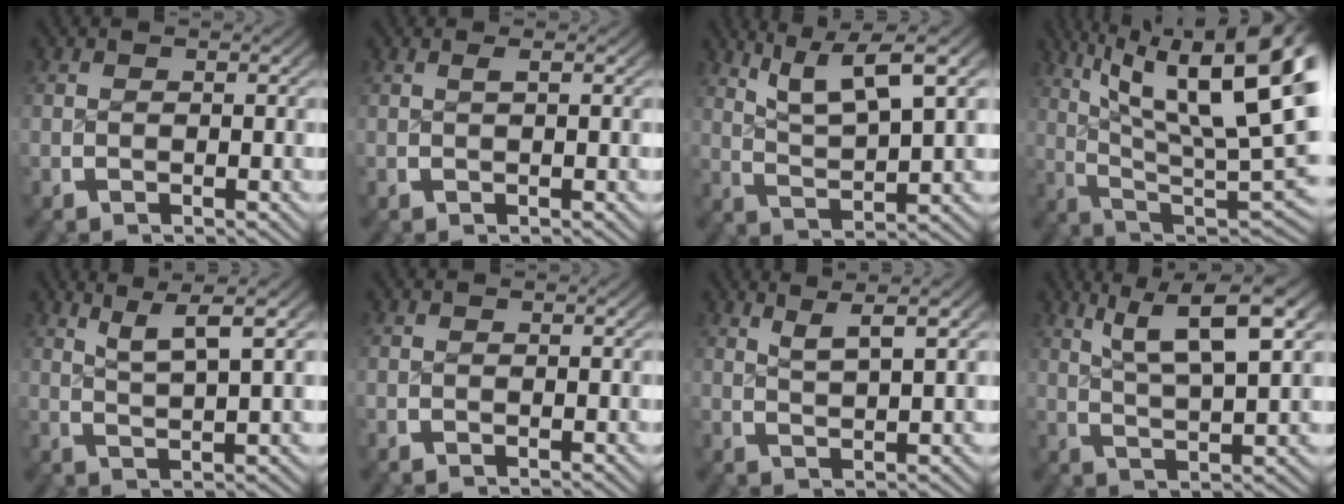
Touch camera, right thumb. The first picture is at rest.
{"total": 0.7, "force": [0.1, -0.1, 0.7], "torque": [-0.012, 0.000, 0.007]}
{"total": 8.0, "force": [2.9, 4.0, 6.3], "torque": [-0.104, -0.003, 0.048]}
{"total": 16.6, "force": [2.4, 9.0, 13.8], "torque": [-0.219, -0.049, 0.062]}
{"total": 6.0, "force": [3.5, 1.7, 4.6], "torque": [-0.058, 0.013, 0.058]}
{"total": 0.0}
{"total": 4.5, "force": [3.1, 0.7, 3.2], "torque": [-0.038, 0.011, 0.056]}
{"total": 7.4, "force": [2.7, 3.0, 6.1], "torque": [-0.098, -0.003, 0.048]}